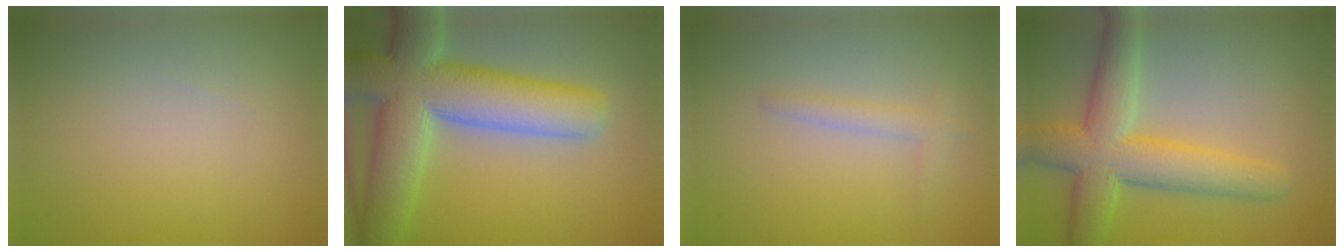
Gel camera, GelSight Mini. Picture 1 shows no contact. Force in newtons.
{"total": 11.8, "press": 11.8, "slide": 0.9}
{"total": 1.6, "press": 1.6, "slide": 0.1}
{"total": 7.7, "press": 7.7, "slide": 0.5}